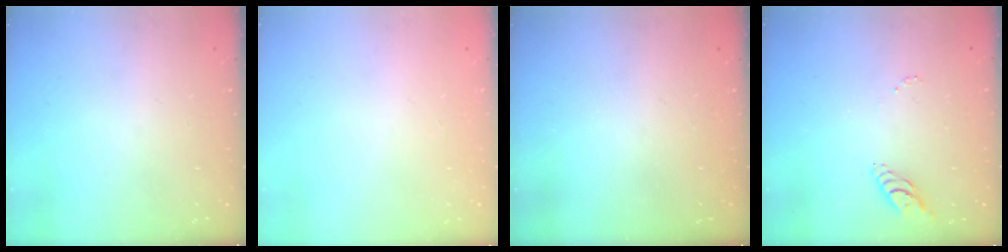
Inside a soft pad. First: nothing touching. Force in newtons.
{"total": 0.0}
{"total": 0.0}
{"total": 6.9, "press": 6.8, "slide": 0.7}